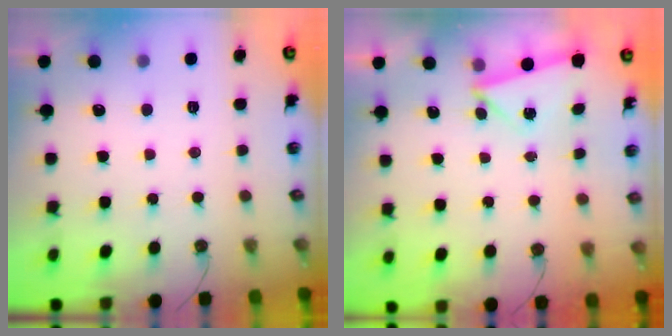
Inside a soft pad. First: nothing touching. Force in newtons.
{"total": 2.9, "press": 2.7, "slide": 1.2}